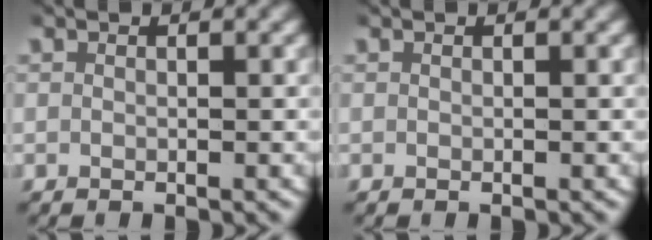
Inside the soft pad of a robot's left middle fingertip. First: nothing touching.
{"total": 0.0}